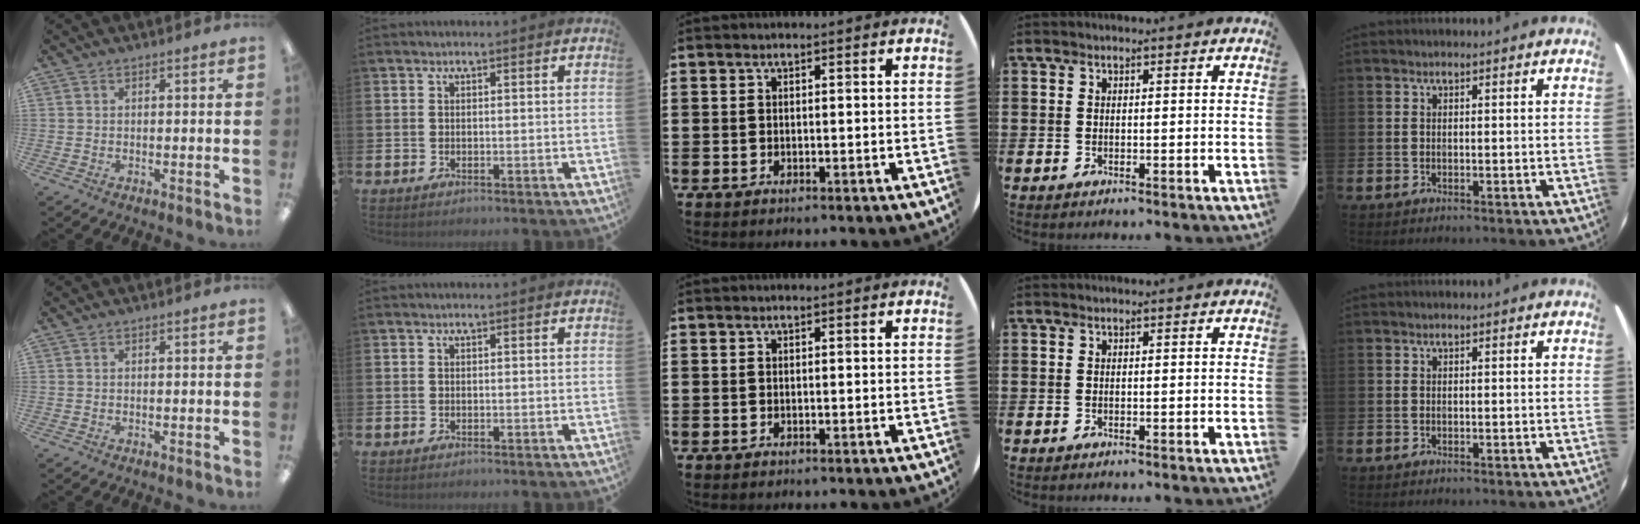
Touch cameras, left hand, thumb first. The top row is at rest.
{}